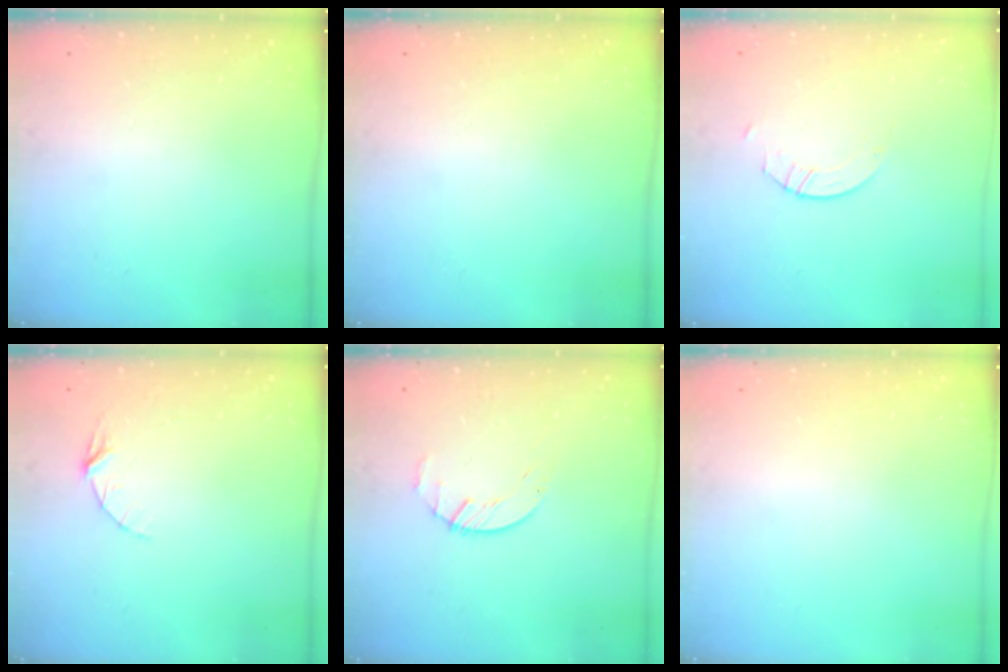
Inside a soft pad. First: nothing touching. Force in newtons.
{"total": 0.0}
{"total": 2.6, "press": 2.6, "slide": 0.2}
{"total": 3.7, "press": 3.7, "slide": 0.4}
{"total": 1.6, "press": 1.6, "slide": 0.3}
{"total": 0.0}